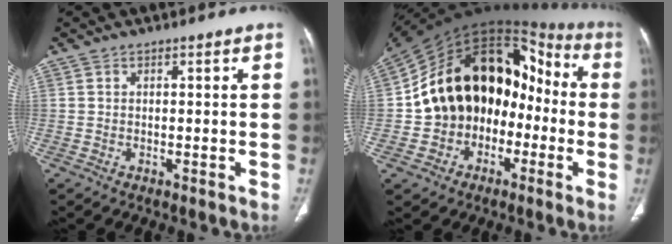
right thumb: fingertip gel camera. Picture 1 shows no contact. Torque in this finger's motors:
{"motor_torque": [1.08, 1.11, 1.95, -0.83, 0.68]}